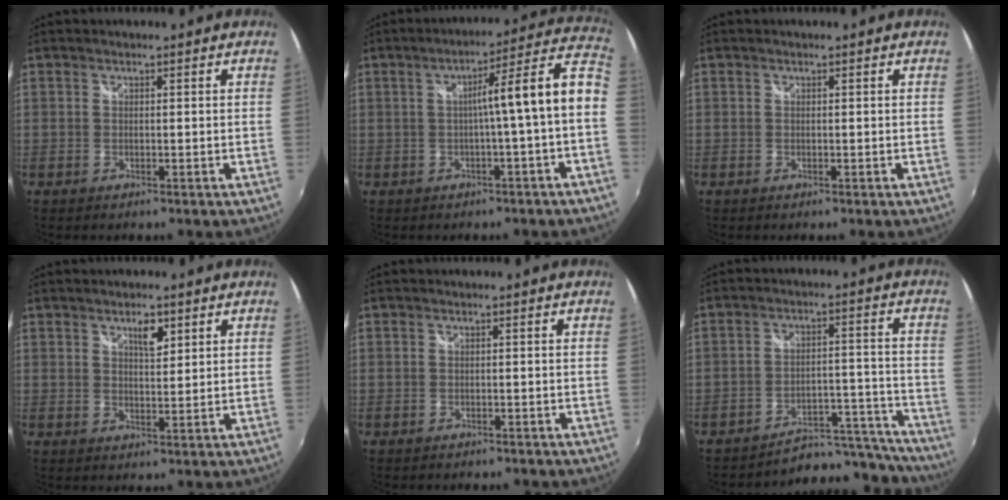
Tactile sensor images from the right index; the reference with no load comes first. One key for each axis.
{"total": 10.4, "fx": -1.2, "fy": -1.1, "fz": 10.3, "tx": -0.121, "ty": 0.031, "tz": -0.008}
{"total": 0.0}
{"total": 3.3, "fx": 2.0, "fy": 1.0, "fz": 2.4, "tx": -0.037, "ty": 0.003, "tz": 0.033}
{"total": 1.8, "fx": -1.7, "fy": 0.4, "fz": 0.5, "tx": -0.015, "ty": -0.011, "tz": -0.023}
{"total": 15.1, "fx": -14.7, "fy": 3.4, "fz": 1.2, "tx": -0.008, "ty": 0.057, "tz": -0.197}